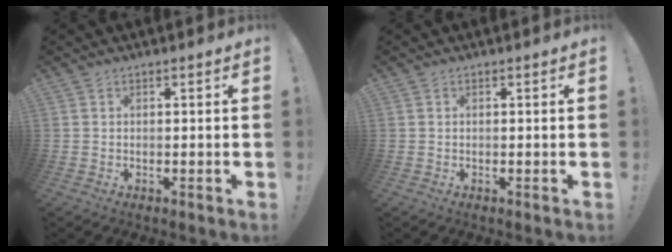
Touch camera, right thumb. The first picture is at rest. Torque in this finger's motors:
{"motor_torque": [-0.05, 0.08, -0.04, 0.02, 0.03]}